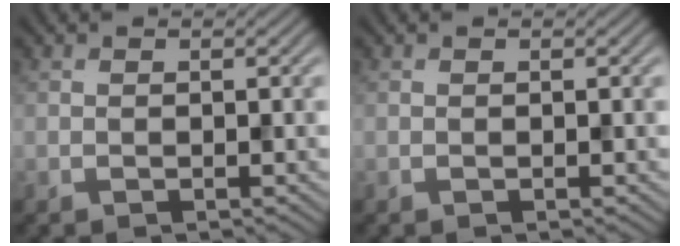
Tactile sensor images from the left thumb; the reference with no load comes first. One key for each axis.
{"total": 0.0}